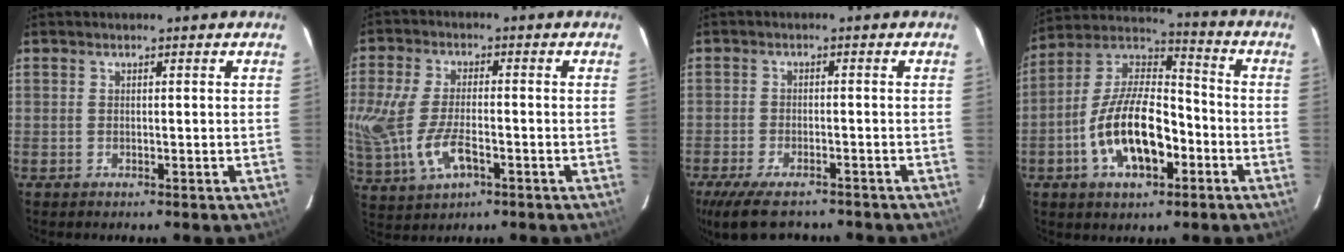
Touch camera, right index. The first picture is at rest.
{"total": 14.6, "force": [-3.2, 7.0, 12.5], "torque": [-0.278, -0.018, -0.052]}
{"total": 11.1, "force": [-8.8, 3.9, 5.6], "torque": [-0.132, -0.031, -0.149]}
{"total": 16.5, "force": [-5.7, 7.6, 13.4], "torque": [-0.264, 0.011, -0.099]}